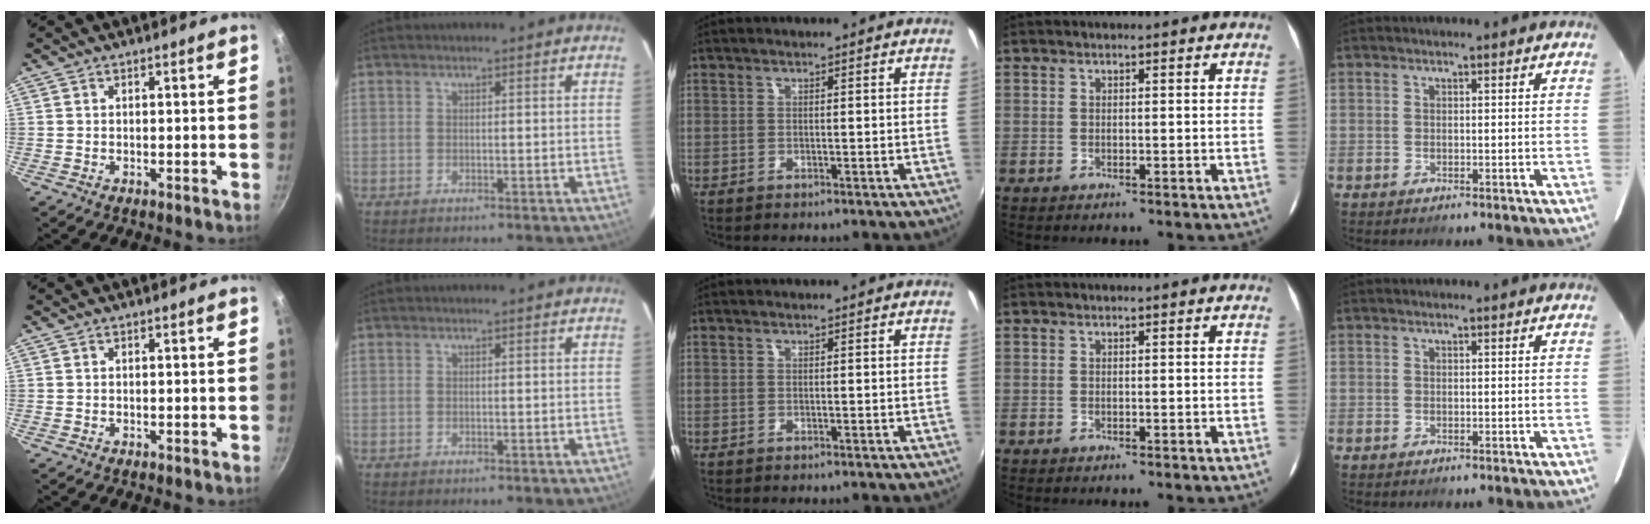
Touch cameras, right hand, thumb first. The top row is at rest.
{}